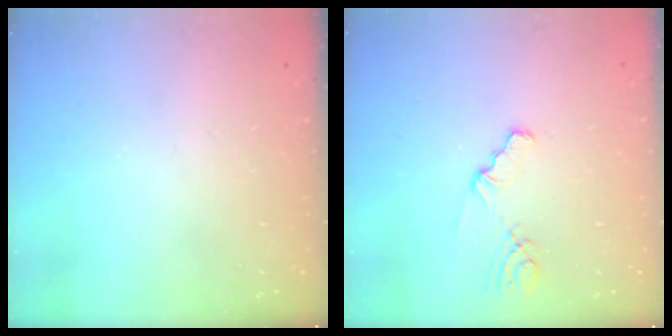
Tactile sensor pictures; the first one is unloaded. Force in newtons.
{"total": 2.1, "press": 2.1, "slide": 0.2}